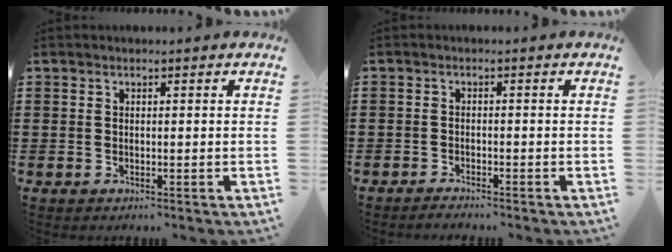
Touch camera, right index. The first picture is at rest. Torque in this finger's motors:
{"motor_torque": [-0.83, 0.86, -0.01, -0.08]}